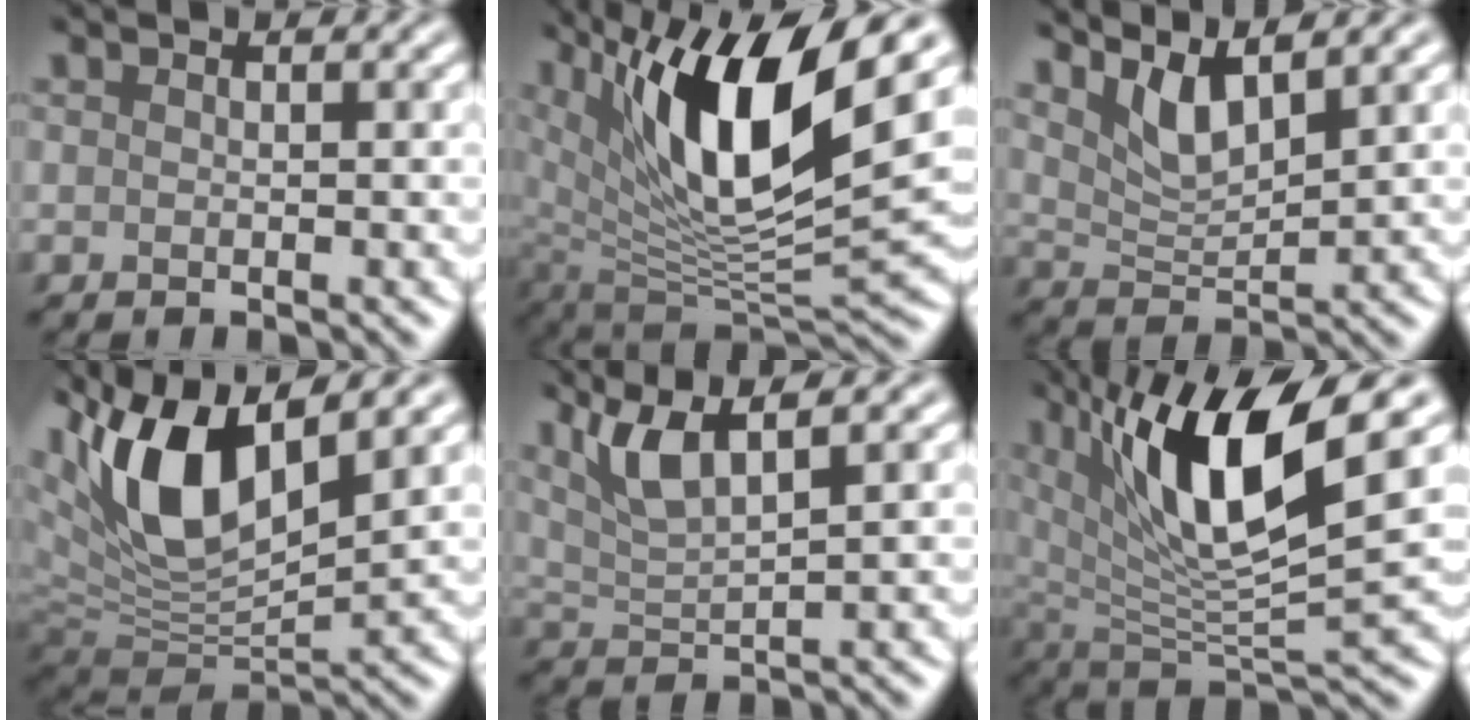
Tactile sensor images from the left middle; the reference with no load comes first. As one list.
[{"total": 13.8, "force": [6.1, 4.4, 11.6], "torque": [-0.202, -0.002, 0.108]}, {"total": 4.4, "force": [3.1, 1.2, 2.9], "torque": [-0.064, -0.002, 0.063]}, {"total": 12.3, "force": [4.8, 5.7, 9.9], "torque": [-0.207, 0.009, 0.087]}, {"total": 5.4, "force": [3.2, 1.3, 4.1], "torque": [-0.083, 0.011, 0.063]}, {"total": 11.8, "force": [4.8, 3.3, 10.3], "torque": [-0.181, -0.004, 0.090]}]